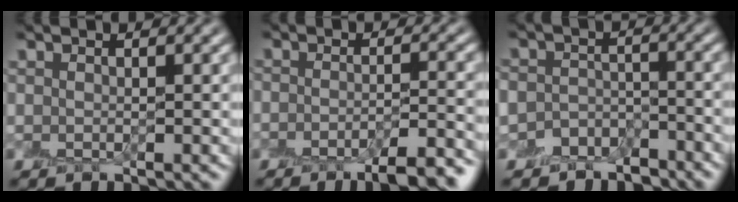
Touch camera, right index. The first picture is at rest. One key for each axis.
{"total": 5.2, "fx": -3.6, "fy": 1.2, "fz": 3.6, "tx": -0.037, "ty": 0.003, "tz": -0.055}
{"total": 4.4, "fx": -3.8, "fy": 2.3, "fz": 0.3, "tx": 0.003, "ty": -0.005, "tz": -0.065}